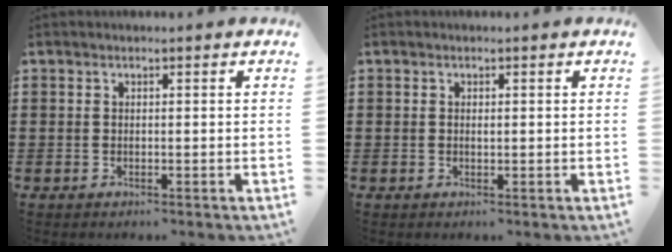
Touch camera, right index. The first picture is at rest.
{"total": 0.5, "force": [0.1, 0.2, 0.4], "torque": [-0.010, -0.002, 0.003]}